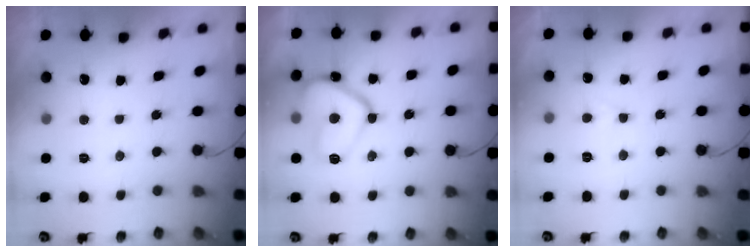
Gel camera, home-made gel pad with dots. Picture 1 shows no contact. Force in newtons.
{"total": 14.1, "press": 14.0, "slide": 1.2}
{"total": 3.9, "press": 3.8, "slide": 0.5}